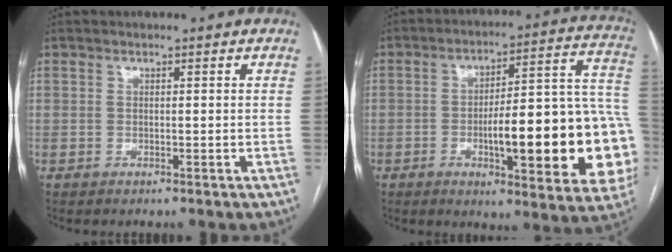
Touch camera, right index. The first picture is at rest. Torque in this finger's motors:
{"motor_torque": [1.50, -0.64, 0.63, 0.21]}